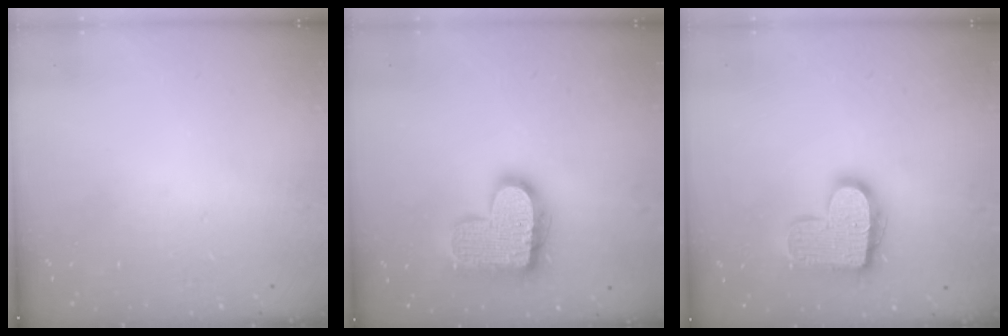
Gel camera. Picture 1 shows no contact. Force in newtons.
{"total": 17.5, "press": 17.5, "slide": 1.0}
{"total": 15.3, "press": 15.3, "slide": 1.1}